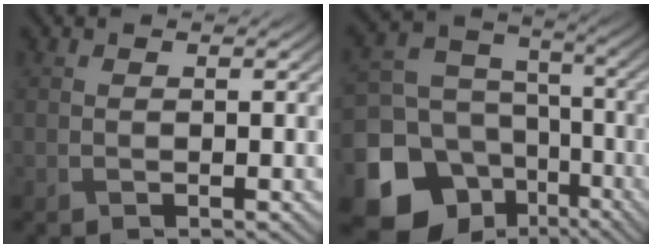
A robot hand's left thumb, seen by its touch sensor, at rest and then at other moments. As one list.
[{"total": 16.1, "force": [-7.6, 12.7, 6.2], "torque": [-0.194, -0.035, -0.125]}]